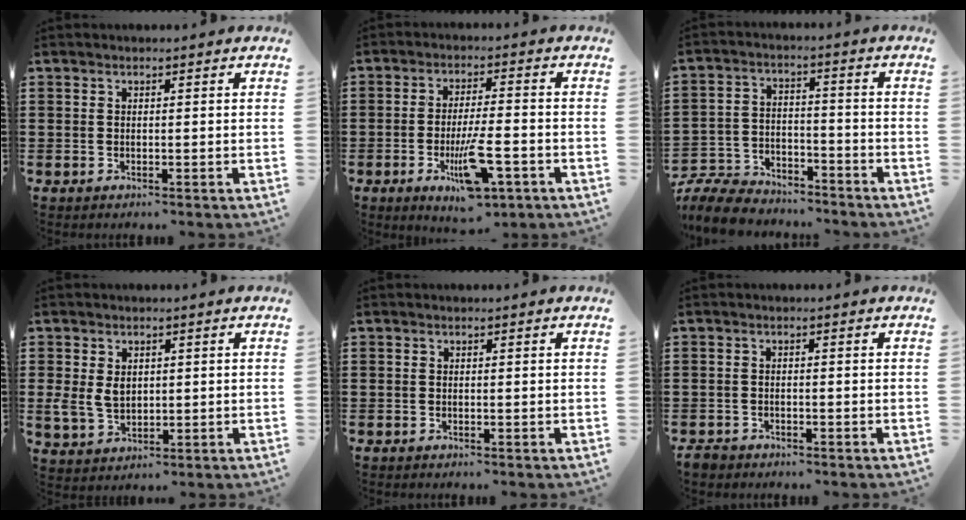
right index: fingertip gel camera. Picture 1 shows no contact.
{"total": 9.3, "force": [-3.9, 2.6, 8.0], "torque": [-0.151, -0.005, -0.066]}
{"total": 8.7, "force": [-8.4, 2.0, 1.6], "torque": [-0.044, 0.020, -0.168]}
{"total": 4.3, "force": [0.4, 3.3, 2.8], "torque": [-0.077, 0.005, 0.003]}
{"total": 0.0}
{"total": 1.7, "force": [-1.5, 0.6, 0.1], "torque": [-0.014, 0.001, -0.036]}